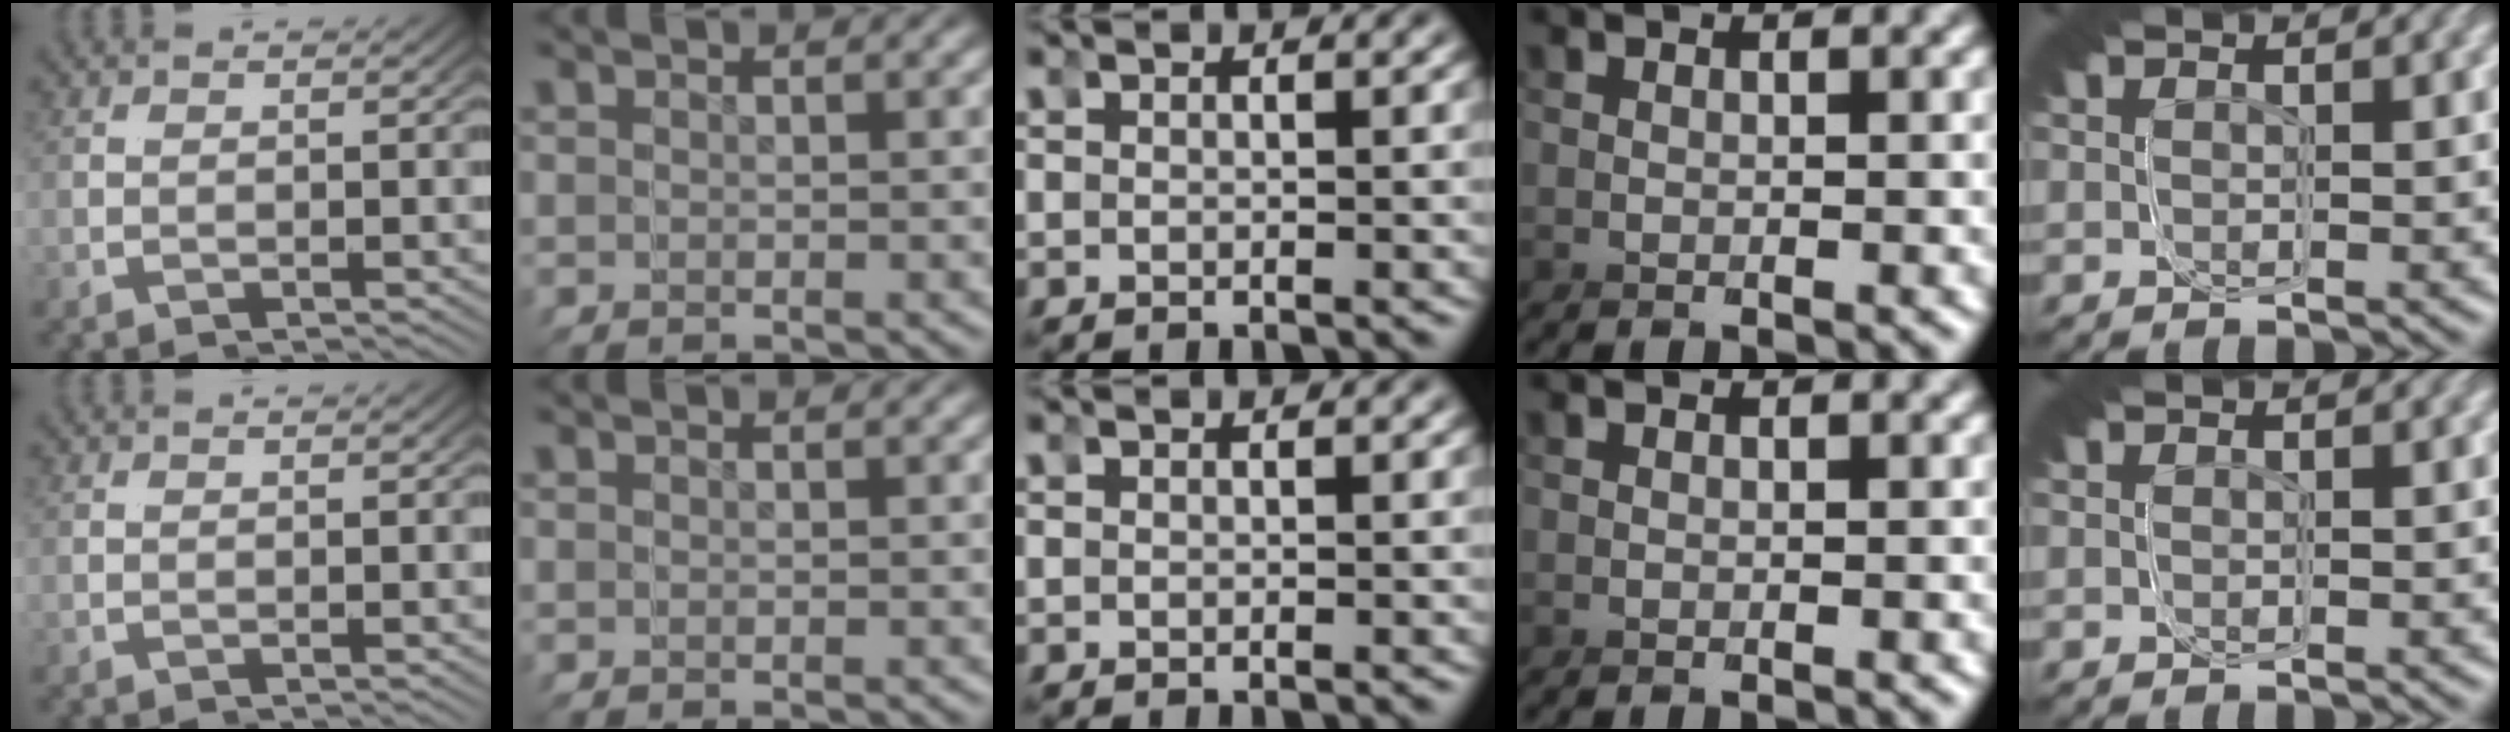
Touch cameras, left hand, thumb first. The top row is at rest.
{}